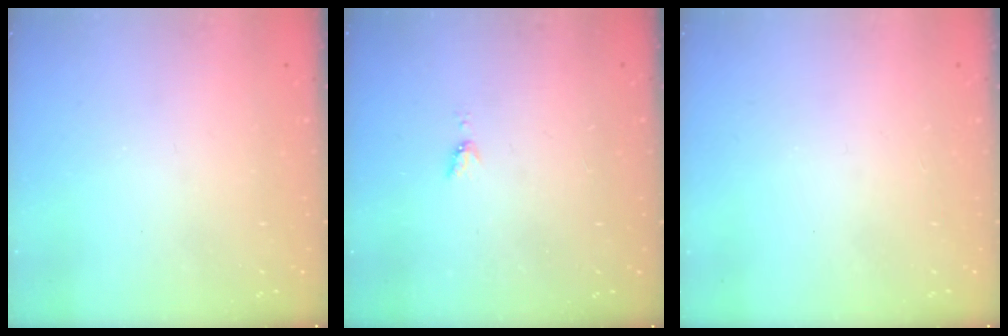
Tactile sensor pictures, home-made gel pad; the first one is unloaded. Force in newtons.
{"total": 4.4, "press": 4.4, "slide": 0.6}
{"total": 0.0}